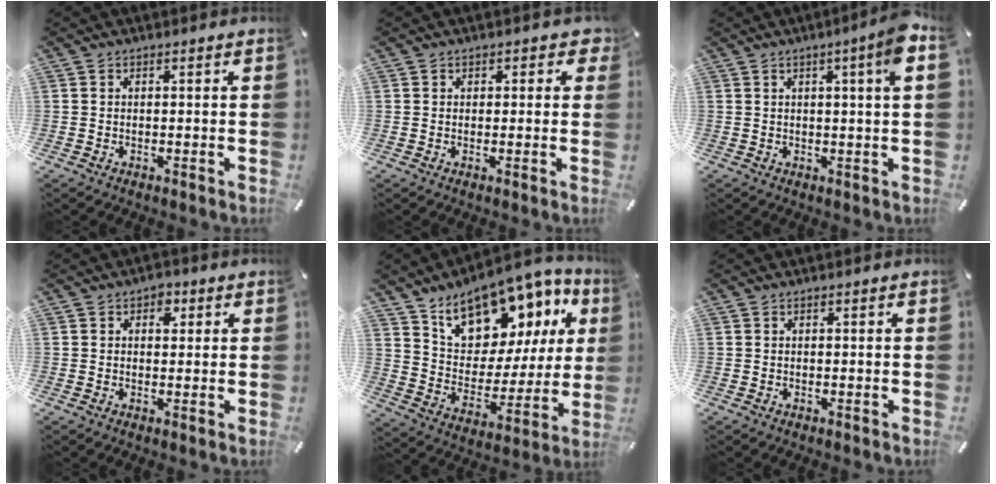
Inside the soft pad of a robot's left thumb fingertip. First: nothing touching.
{"total": 1.8, "force": [0.6, 1.5, 0.8], "torque": [0.007, -0.003, 0.004]}
{"total": 6.3, "force": [2.4, 0.2, 5.8], "torque": [-0.088, -0.007, 0.033]}
{"total": 2.7, "force": [0.9, 2.1, 1.5], "torque": [-0.001, -0.005, 0.007]}
{"total": 15.0, "force": [11.5, 8.2, 5.0], "torque": [-0.079, -0.103, 0.204]}
{"total": 0.0}